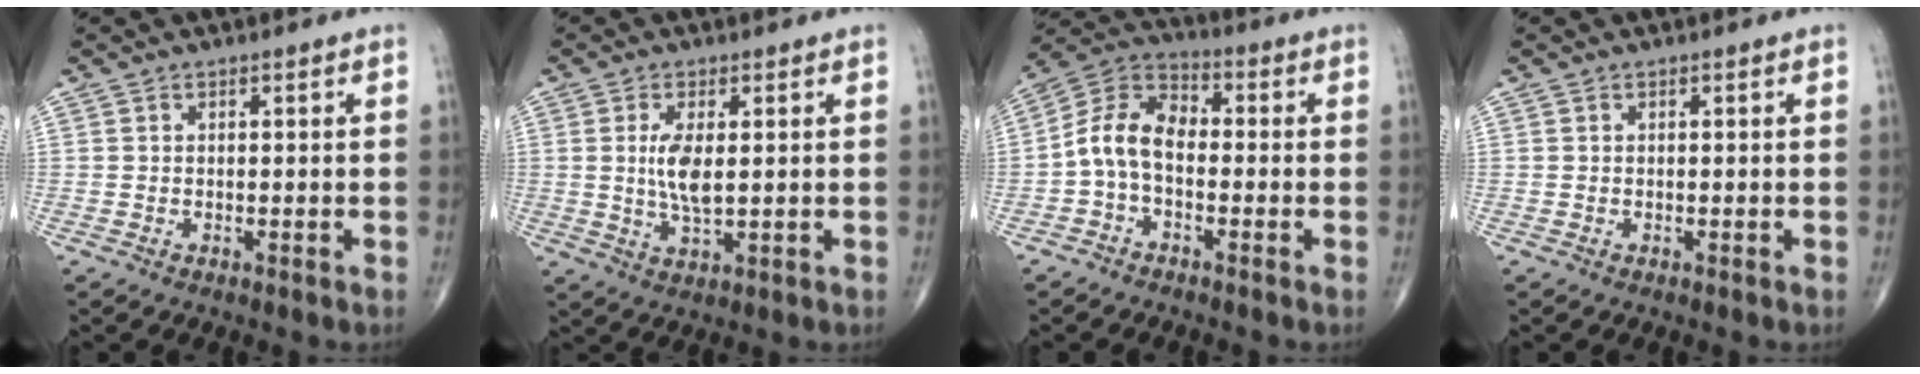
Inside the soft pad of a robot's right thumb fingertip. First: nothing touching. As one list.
[{"total": 6.0, "force": [0.8, 2.2, 5.5], "torque": [-0.111, -0.014, 0.019]}, {"total": 9.1, "force": [-1.6, 5.8, 6.9], "torque": [-0.120, 0.036, -0.046]}, {"total": 0.0}]